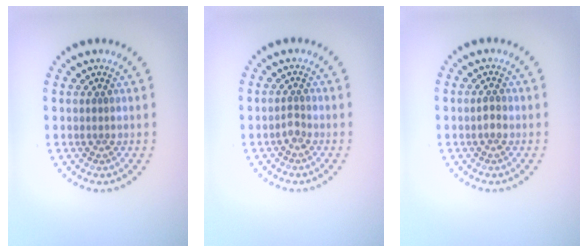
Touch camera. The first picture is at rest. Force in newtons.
{"total": 0.9, "press": 0.8, "slide": 0.5}
{"total": 1.0, "press": 1.0, "slide": 0.0}